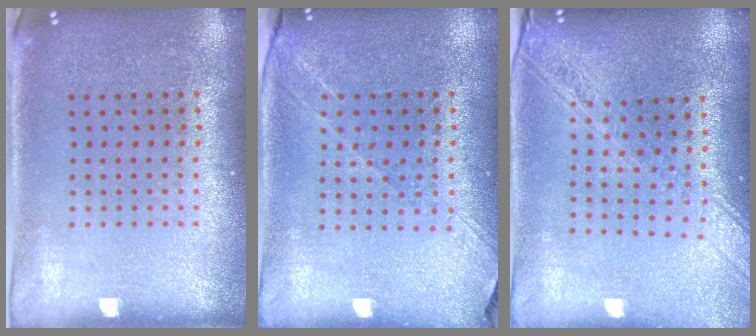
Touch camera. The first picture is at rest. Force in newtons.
{"total": 1.4, "press": 1.3, "slide": 0.6}
{"total": 2.3, "press": 1.9, "slide": 1.3}